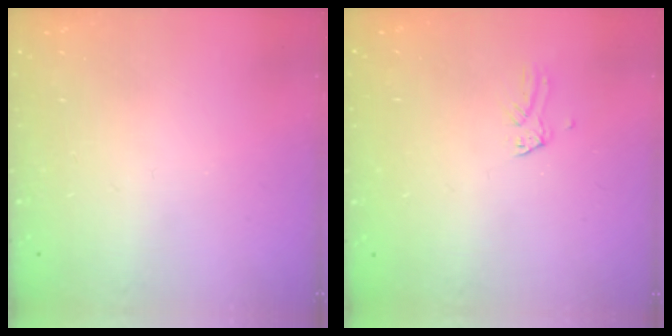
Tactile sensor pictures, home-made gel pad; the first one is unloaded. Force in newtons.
{"total": 0.0}